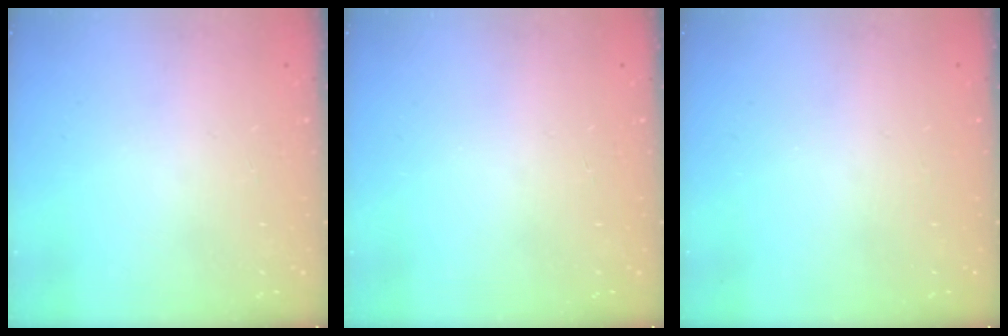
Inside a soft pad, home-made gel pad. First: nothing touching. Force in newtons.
{"total": 0.0}
{"total": 0.0}